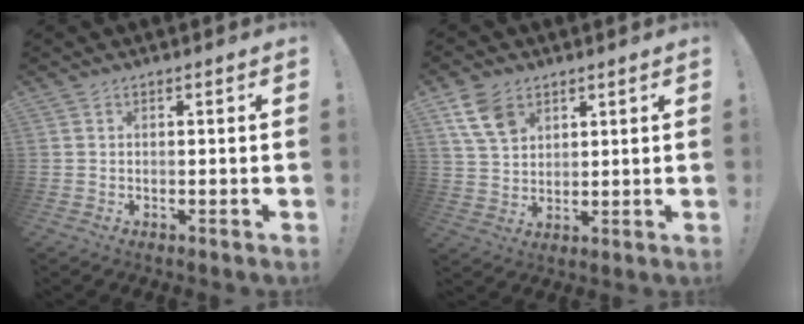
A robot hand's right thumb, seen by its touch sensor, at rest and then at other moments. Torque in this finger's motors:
{"motor_torque": [0.58, 1.09, 0.42, -0.02, 0.02]}